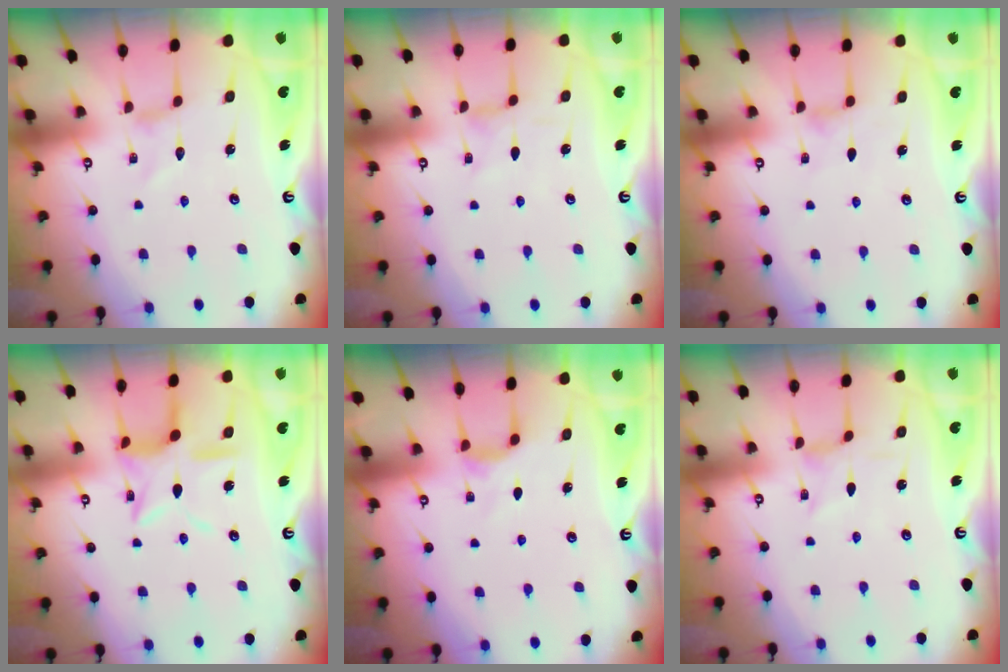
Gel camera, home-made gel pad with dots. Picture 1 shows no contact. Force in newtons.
{"total": 0.0}
{"total": 2.3, "press": 2.2, "slide": 0.4}
{"total": 12.1, "press": 12.1, "slide": 0.9}
{"total": 5.1, "press": 5.0, "slide": 0.7}
{"total": 0.0}